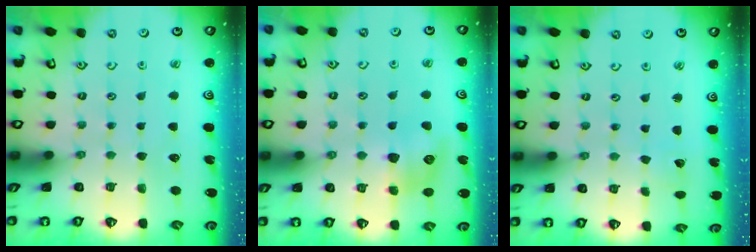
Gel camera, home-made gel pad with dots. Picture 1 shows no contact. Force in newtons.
{"total": 9.8, "press": 9.8, "slide": 0.2}
{"total": 1.2, "press": 1.2, "slide": 0.1}